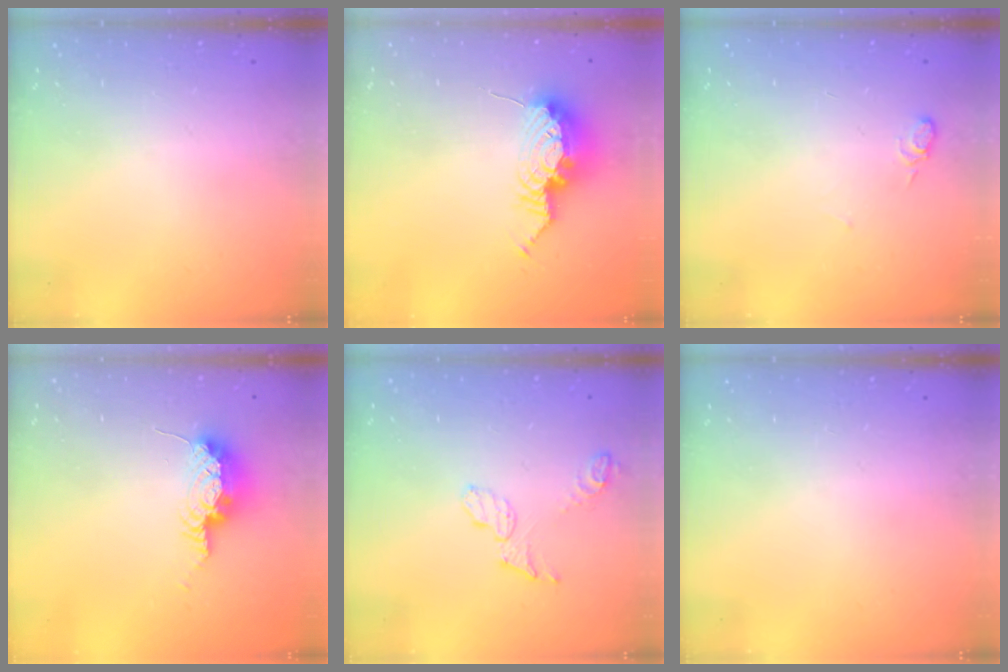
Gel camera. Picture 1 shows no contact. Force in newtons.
{"total": 11.2, "press": 10.9, "slide": 2.9}
{"total": 5.6, "press": 5.5, "slide": 1.4}
{"total": 12.1, "press": 9.4, "slide": 7.5}
{"total": 6.4, "press": 6.4, "slide": 0.5}
{"total": 0.0}